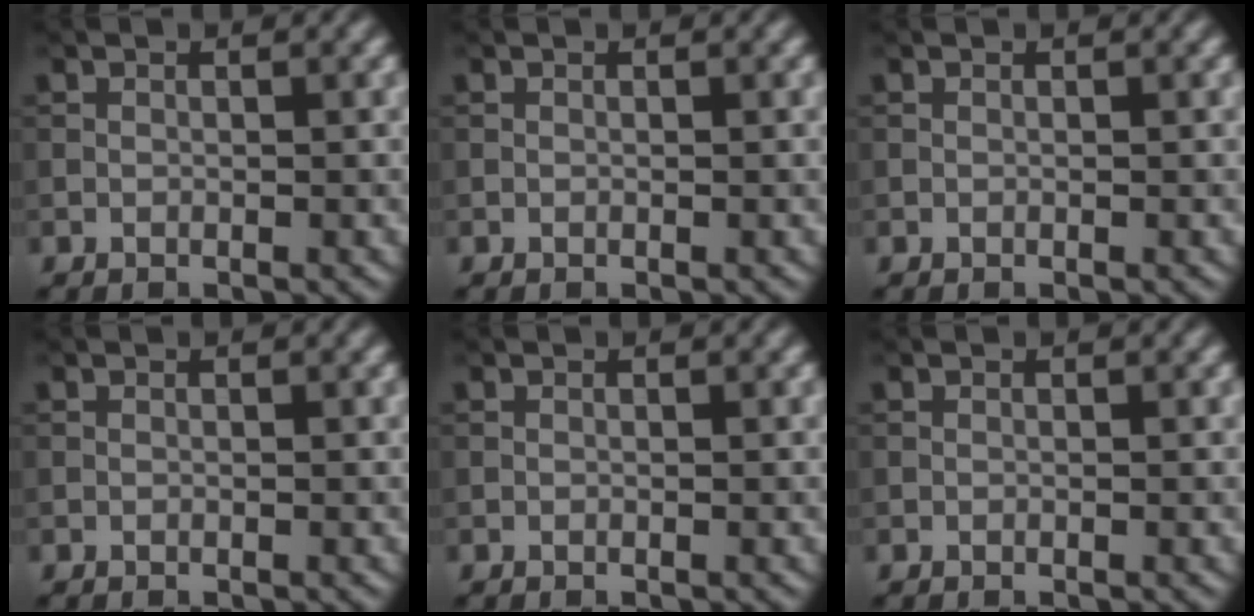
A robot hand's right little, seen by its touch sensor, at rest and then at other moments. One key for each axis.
{"total": 0.0}
{"total": 0.0}
{"total": 0.0}
{"total": 0.0}
{"total": 0.0}